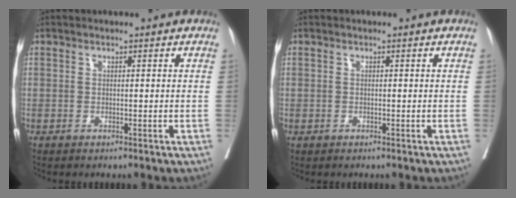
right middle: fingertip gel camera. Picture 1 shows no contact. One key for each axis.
{"total": 0.0}